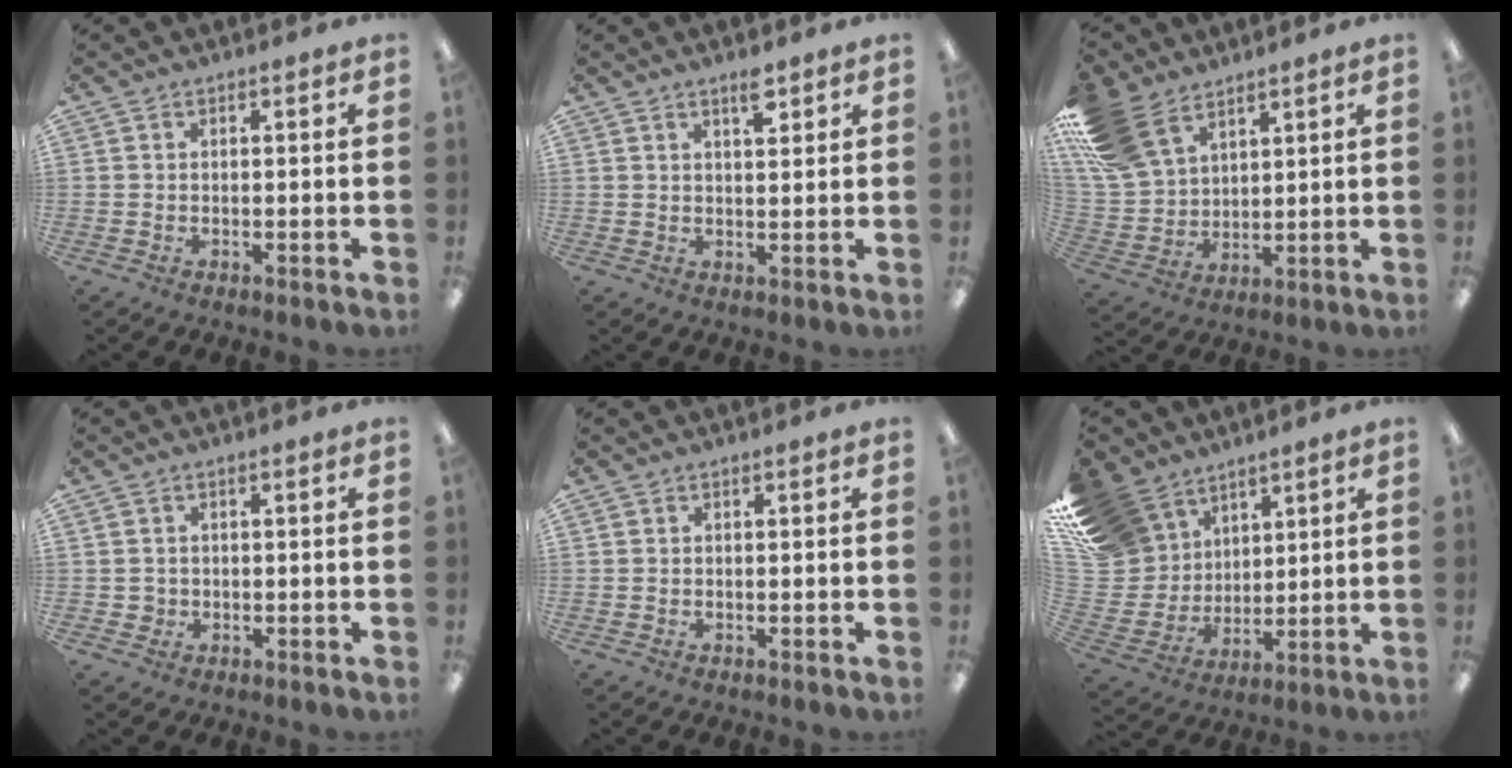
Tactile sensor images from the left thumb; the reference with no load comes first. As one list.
[{"total": 3.8, "force": [2.7, 1.1, 2.4], "torque": [-0.030, -0.013, 0.044]}, {"total": 16.4, "force": [10.5, 9.7, 7.9], "torque": [-0.195, -0.039, 0.203]}, {"total": 2.1, "force": [0.1, 2.0, 0.4], "torque": [-0.009, 0.003, 0.000]}, {"total": 0.0}, {"total": 15.9, "force": [10.5, 11.2, 4.3], "torque": [-0.128, -0.060, 0.212]}]